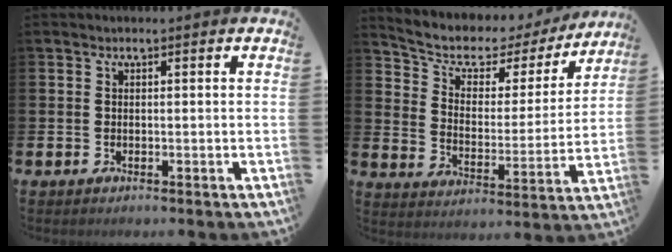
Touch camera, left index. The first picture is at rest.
{"total": 6.5, "force": [5.3, 3.1, 2.1], "torque": [-0.073, -0.034, 0.085]}